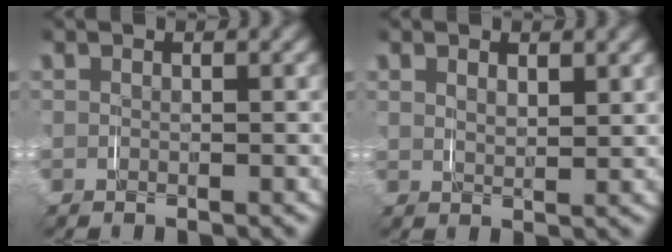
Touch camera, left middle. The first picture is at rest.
{"total": 1.4, "force": [1.1, 0.3, 0.8], "torque": [-0.015, -0.007, 0.025]}